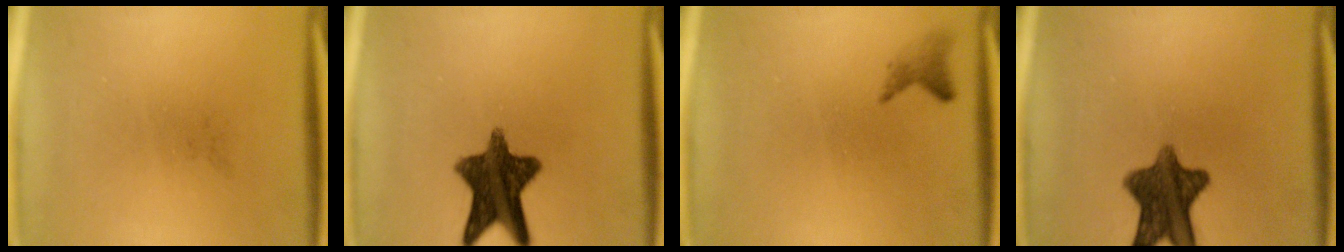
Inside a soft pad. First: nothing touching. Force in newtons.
{"total": 11.5}
{"total": 1.4}
{"total": 10.4}